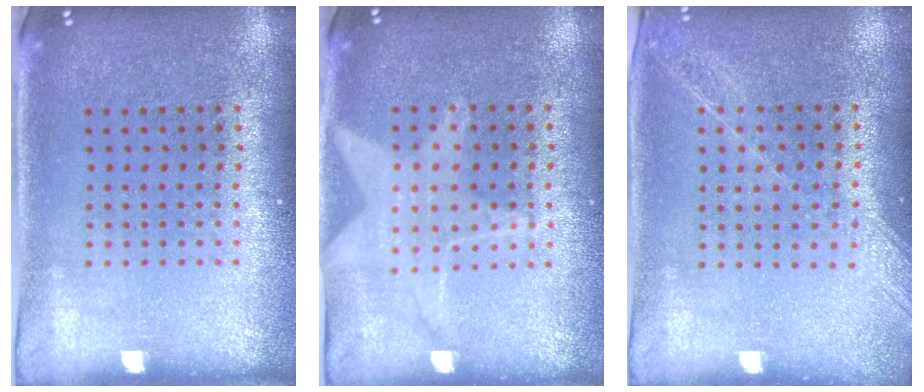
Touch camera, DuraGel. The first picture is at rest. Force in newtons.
{"total": 1.2, "press": 1.2, "slide": 0.3}
{"total": 1.3, "press": 1.3, "slide": 0.4}